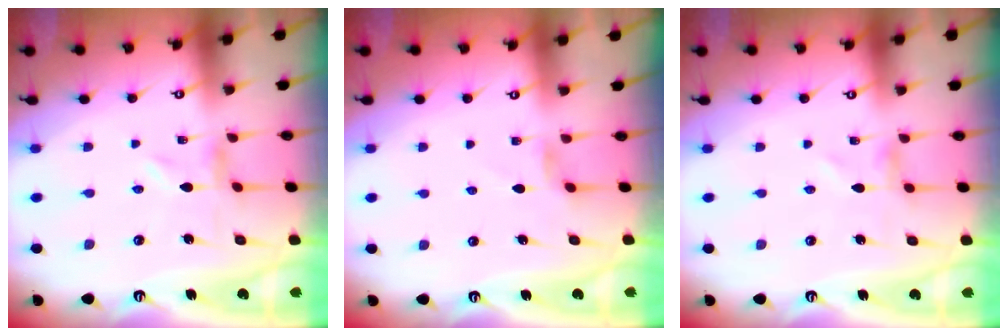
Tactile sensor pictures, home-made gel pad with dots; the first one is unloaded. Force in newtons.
{"total": 2.8, "press": 2.8, "slide": 0.4}
{"total": 2.3, "press": 2.3, "slide": 0.3}